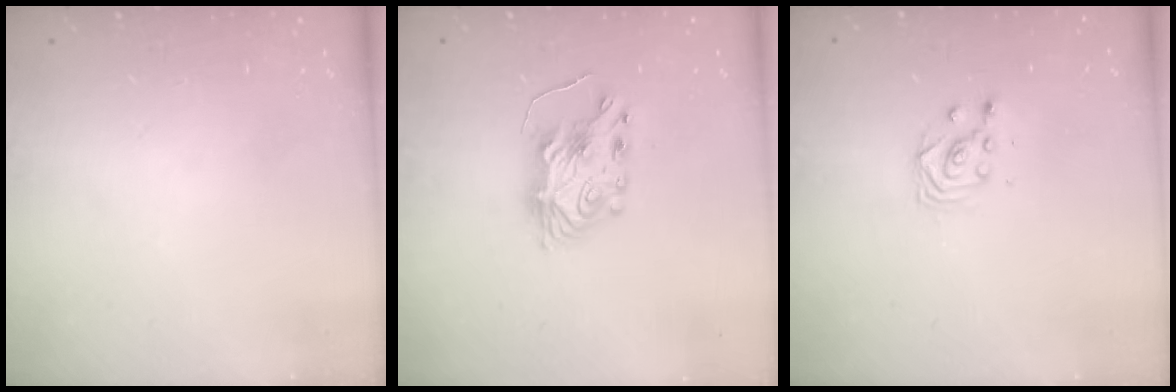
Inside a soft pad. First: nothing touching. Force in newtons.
{"total": 7.5, "press": 7.5, "slide": 0.6}
{"total": 2.9, "press": 2.9, "slide": 0.1}